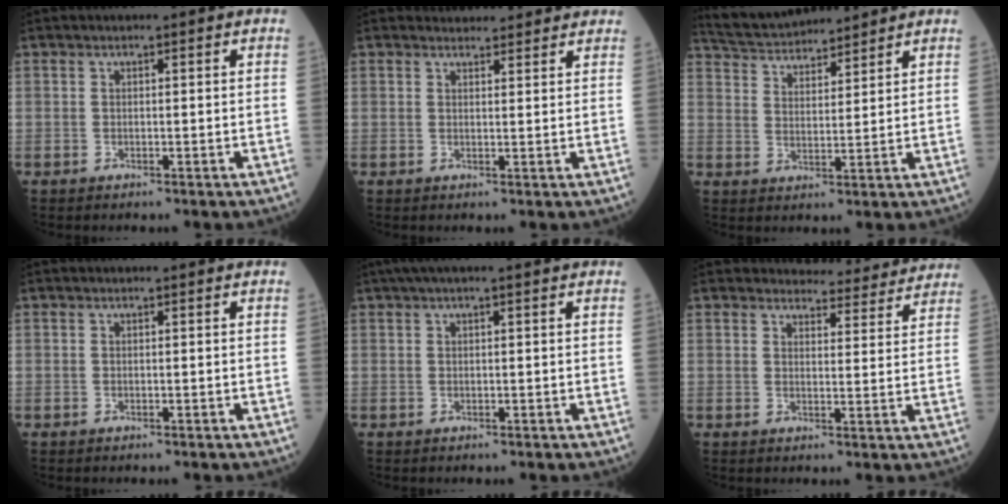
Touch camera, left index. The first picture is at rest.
{"total": 3.7, "force": [3.6, 0.7, 0.3], "torque": [-0.009, 0.020, 0.049]}
{"total": 10.1, "force": [9.7, 1.1, 2.6], "torque": [-0.060, 0.027, 0.174]}
{"total": 0.0}
{"total": 3.1, "force": [2.2, -0.5, 2.2], "torque": [-0.041, 0.027, 0.043]}
{"total": 10.1, "force": [9.9, 2.1, 0.8], "torque": [0.012, -0.006, 0.103]}